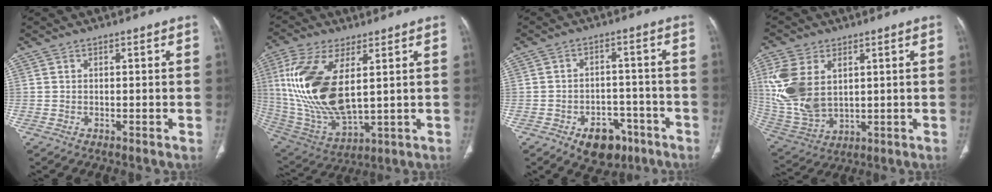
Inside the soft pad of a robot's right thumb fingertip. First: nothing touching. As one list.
[{"total": 20.0, "force": [4.1, 9.2, 17.2], "torque": [-0.365, -0.024, 0.092]}, {"total": 9.3, "force": [-5.2, 6.1, 4.7], "torque": [-0.035, 0.036, -0.068]}, {"total": 14.9, "force": [3.8, 9.5, 10.8], "torque": [-0.230, -0.009, 0.091]}]